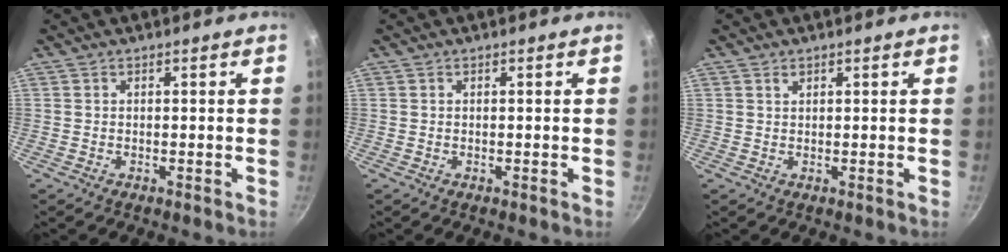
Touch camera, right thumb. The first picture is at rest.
{"total": 0.0}
{"total": 0.9, "force": [0.6, 0.6, 0.4], "torque": [-0.005, 0.001, 0.011]}